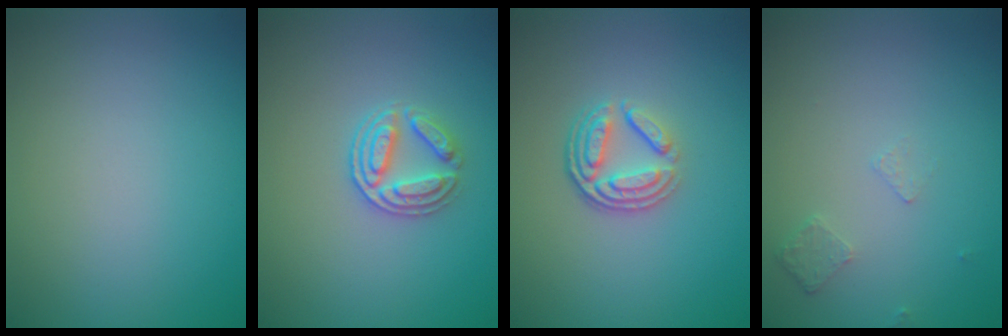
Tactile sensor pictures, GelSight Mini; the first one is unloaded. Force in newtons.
{"total": 3.0, "press": 2.7, "slide": 1.2}
{"total": 3.9, "press": 2.8, "slide": 2.7}
{"total": 0.8, "press": 0.6, "slide": 0.5}